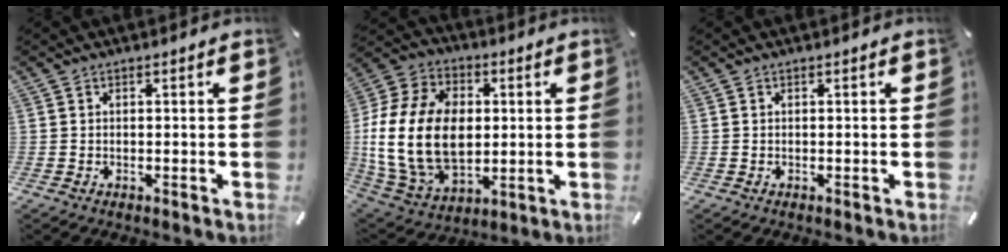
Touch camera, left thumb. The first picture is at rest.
{"total": 21.6, "force": [-0.2, 15.9, 14.6], "torque": [-0.316, 0.006, 0.001]}
{"total": 0.0}